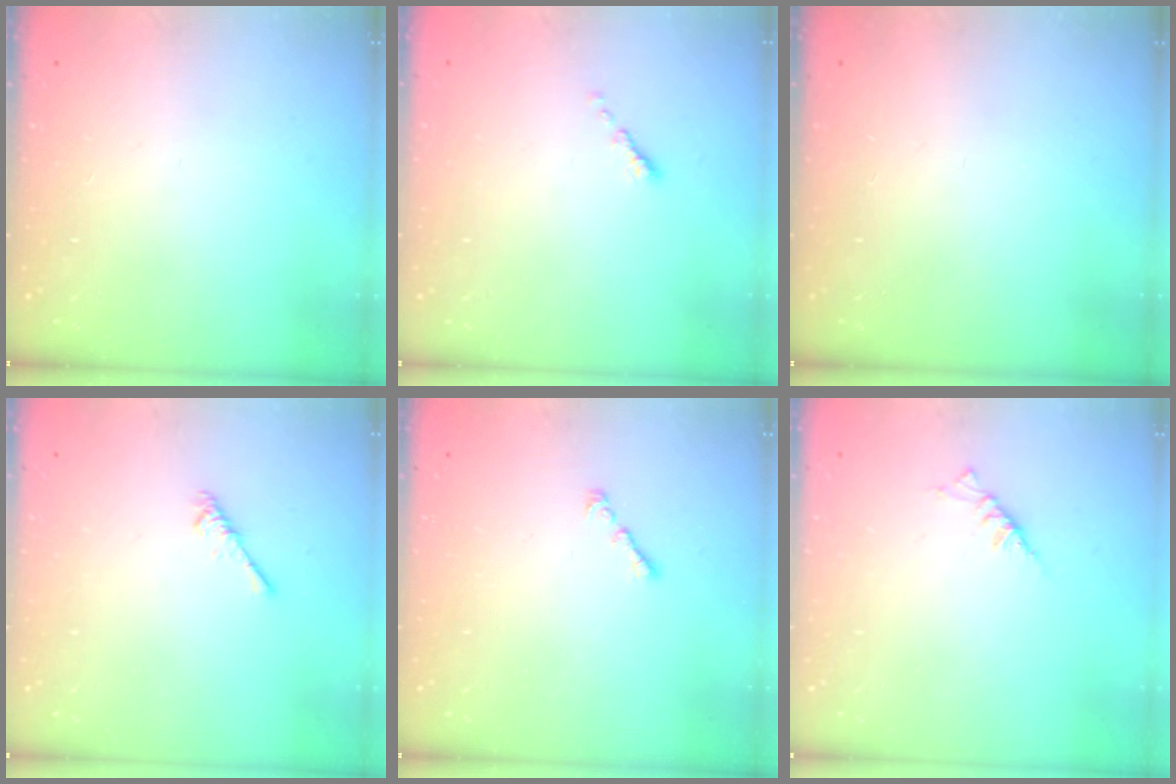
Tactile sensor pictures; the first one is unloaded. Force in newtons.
{"total": 0.6, "press": 0.5, "slide": 0.2}
{"total": 0.0}
{"total": 2.2, "press": 2.1, "slide": 0.5}
{"total": 0.9, "press": 0.8, "slide": 0.5}
{"total": 2.3, "press": 2.2, "slide": 0.5}